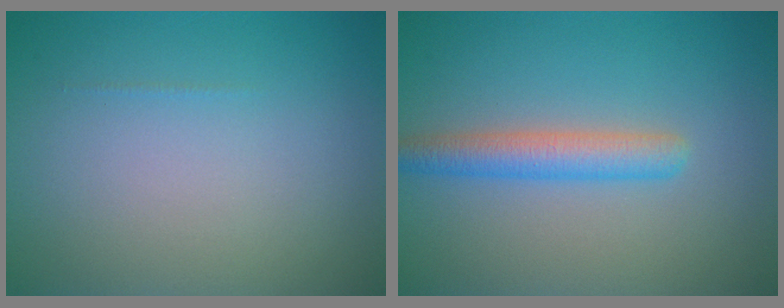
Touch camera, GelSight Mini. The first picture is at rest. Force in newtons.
{"total": 3.3, "press": 3.2, "slide": 0.1}